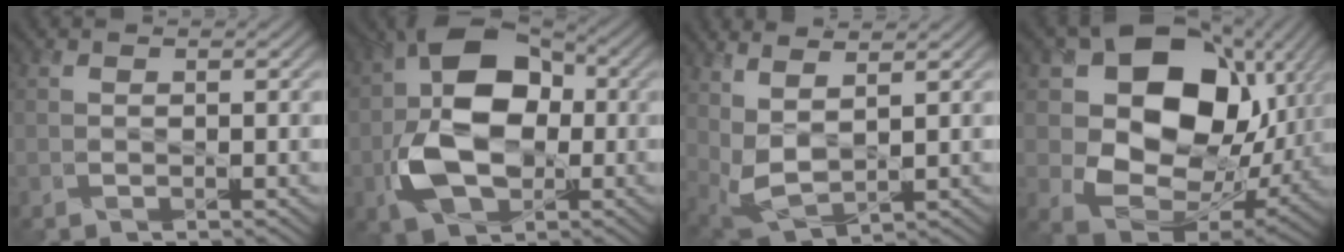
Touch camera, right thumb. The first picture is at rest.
{"total": 13.2, "force": [-1.4, 8.5, 10.0], "torque": [-0.194, 0.000, -0.035]}
{"total": 5.5, "force": [3.6, 1.5, 3.8], "torque": [-0.101, -0.005, 0.076]}
{"total": 16.9, "force": [3.9, 12.4, 10.9], "torque": [-0.187, -0.012, 0.079]}